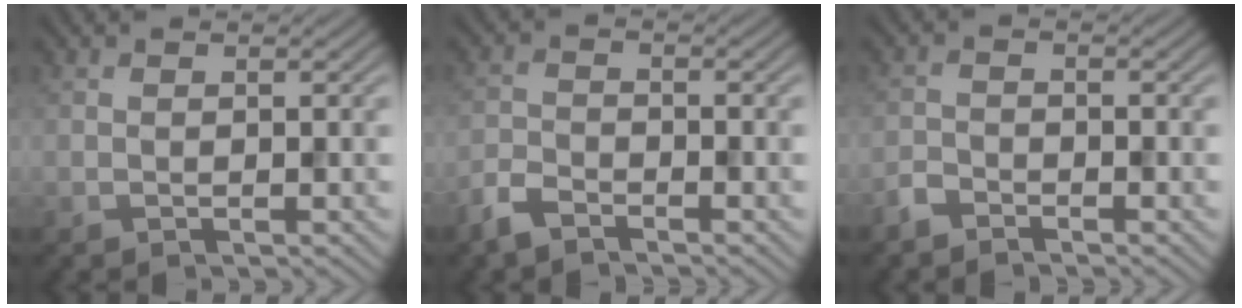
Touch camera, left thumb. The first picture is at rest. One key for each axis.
{"total": 3.3, "fx": -2.7, "fy": 1.1, "fz": 1.5, "tx": -0.035, "ty": -0.006, "tz": -0.069}
{"total": 2.0, "fx": -1.9, "fy": 0.6, "fz": 0.5, "tx": -0.012, "ty": -0.002, "tz": -0.047}